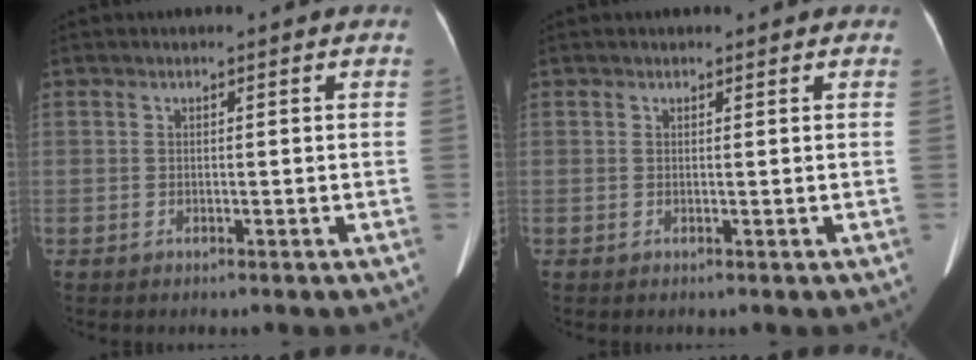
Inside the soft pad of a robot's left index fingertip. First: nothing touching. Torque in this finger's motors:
{"motor_torque": [-0.33, 0.01, -0.17, -0.03]}